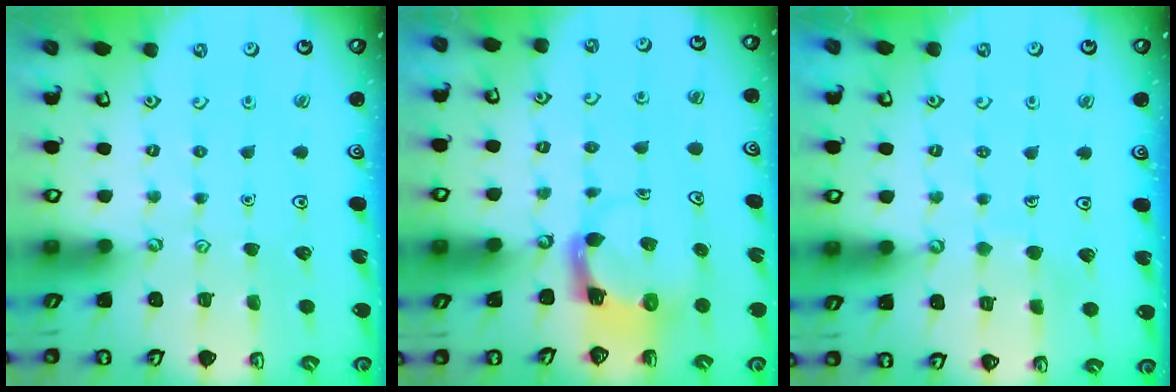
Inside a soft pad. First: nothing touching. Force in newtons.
{"total": 3.6, "press": 3.5, "slide": 0.6}
{"total": 4.0, "press": 4.0, "slide": 0.2}